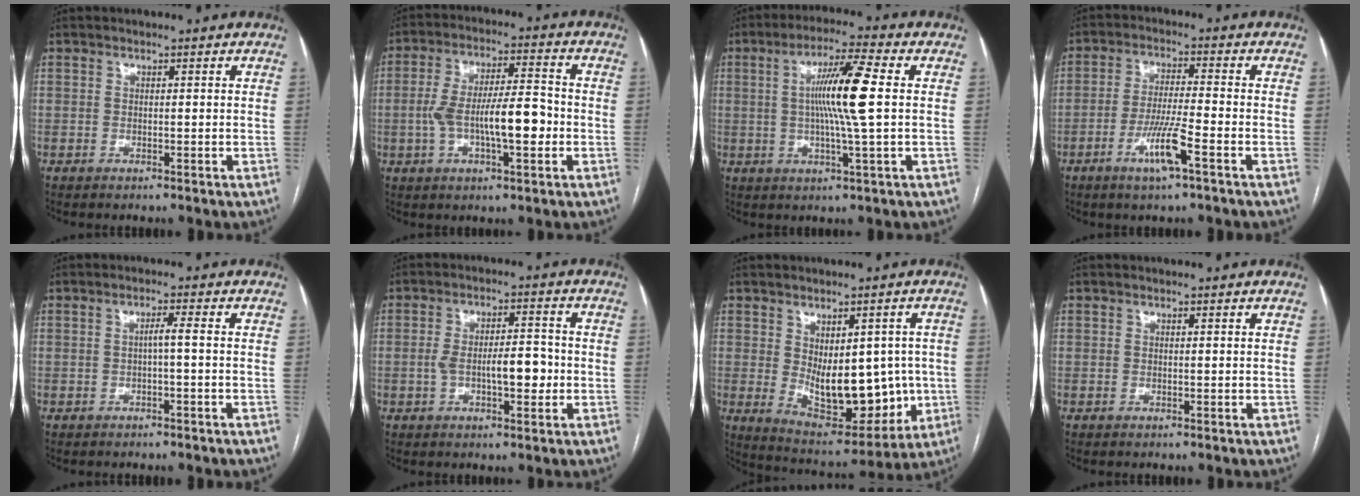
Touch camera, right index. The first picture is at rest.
{"total": 11.5, "force": [-2.0, 2.8, 11.0], "torque": [-0.201, 0.019, -0.031]}
{"total": 10.4, "force": [1.0, -0.5, 10.3], "torque": [-0.186, 0.004, 0.013]}
{"total": 7.1, "force": [-3.4, -0.1, 6.2], "torque": [-0.120, -0.009, -0.064]}
{"total": 1.6, "force": [-0.4, 0.0, 1.5], "torque": [-0.024, 0.004, -0.007]}
{"total": 7.3, "force": [-1.1, 2.3, 6.8], "torque": [-0.119, 0.013, -0.015]}
{"total": 14.3, "force": [-0.6, 7.4, 12.1], "torque": [-0.175, -0.004, 0.019]}
{"total": 0.0}